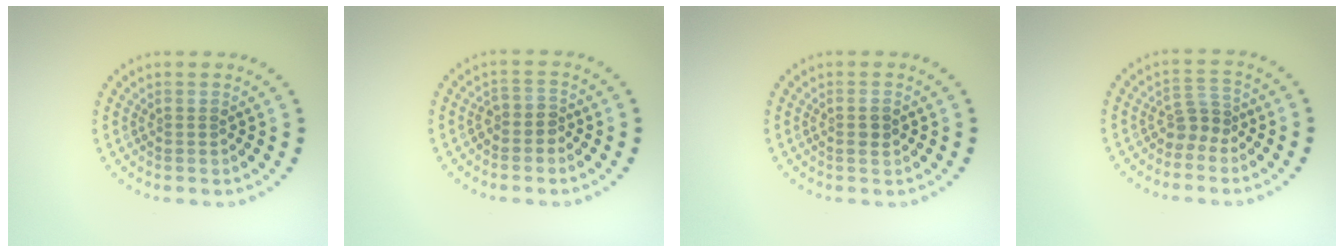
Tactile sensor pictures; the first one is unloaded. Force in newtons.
{"total": 1.6, "press": 1.2, "slide": 1.0}
{"total": 1.2, "press": 1.1, "slide": 0.3}
{"total": 2.0, "press": 1.5, "slide": 1.3}